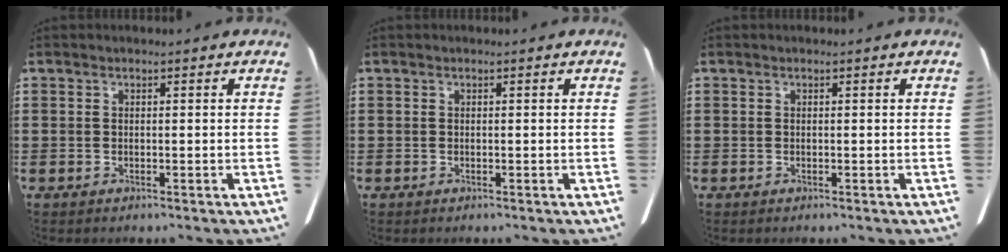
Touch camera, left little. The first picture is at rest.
{"total": 0.0}
{"total": 0.0}